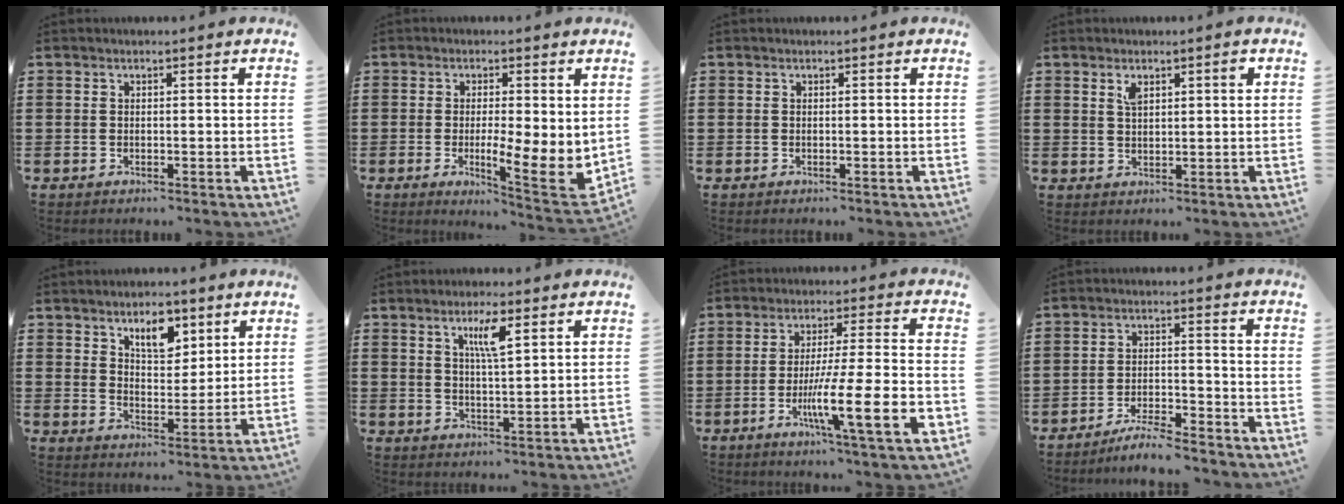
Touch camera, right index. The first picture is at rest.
{"total": 6.5, "force": [-0.5, 1.9, 6.2], "torque": [-0.086, -0.021, -0.006]}
{"total": 0.0}
{"total": 2.7, "force": [1.4, 0.8, 2.2], "torque": [-0.038, 0.001, 0.020]}
{"total": 6.1, "force": [3.9, 3.1, 3.6], "torque": [-0.058, -0.001, 0.066]}
{"total": 4.8, "force": [2.4, 0.8, 4.0], "torque": [-0.079, 0.004, 0.037]}
{"total": 13.3, "force": [-4.8, 1.2, 12.4], "torque": [-0.227, -0.011, -0.084]}
{"total": 5.1, "force": [-4.8, 0.1, 1.6], "torque": [-0.035, -0.001, -0.097]}